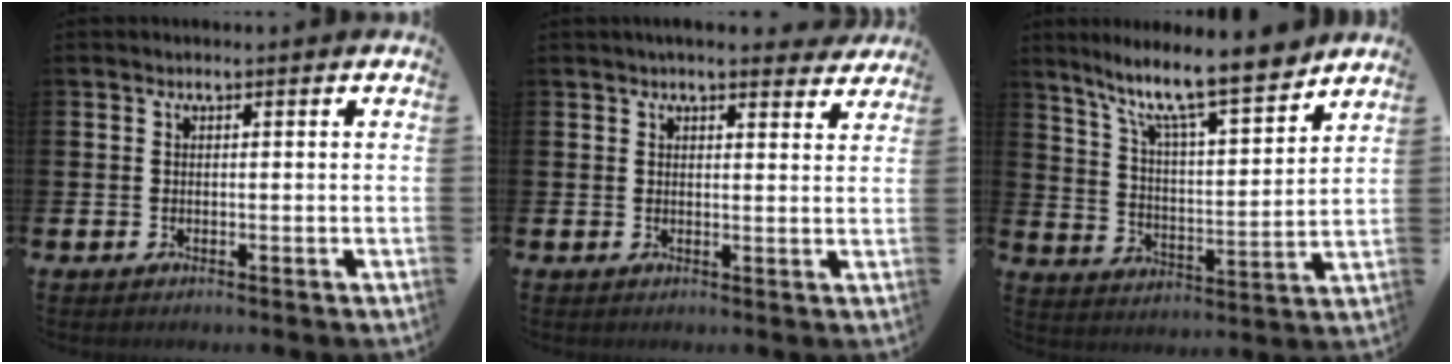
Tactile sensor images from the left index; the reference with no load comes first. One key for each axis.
{"total": 3.5, "fx": 3.4, "fy": 0.4, "fz": 0.8, "tx": -0.015, "ty": -0.015, "tz": 0.060}
{"total": 11.1, "fx": 9.6, "fy": 1.0, "fz": 5.3, "tx": -0.115, "ty": -0.073, "tz": 0.159}